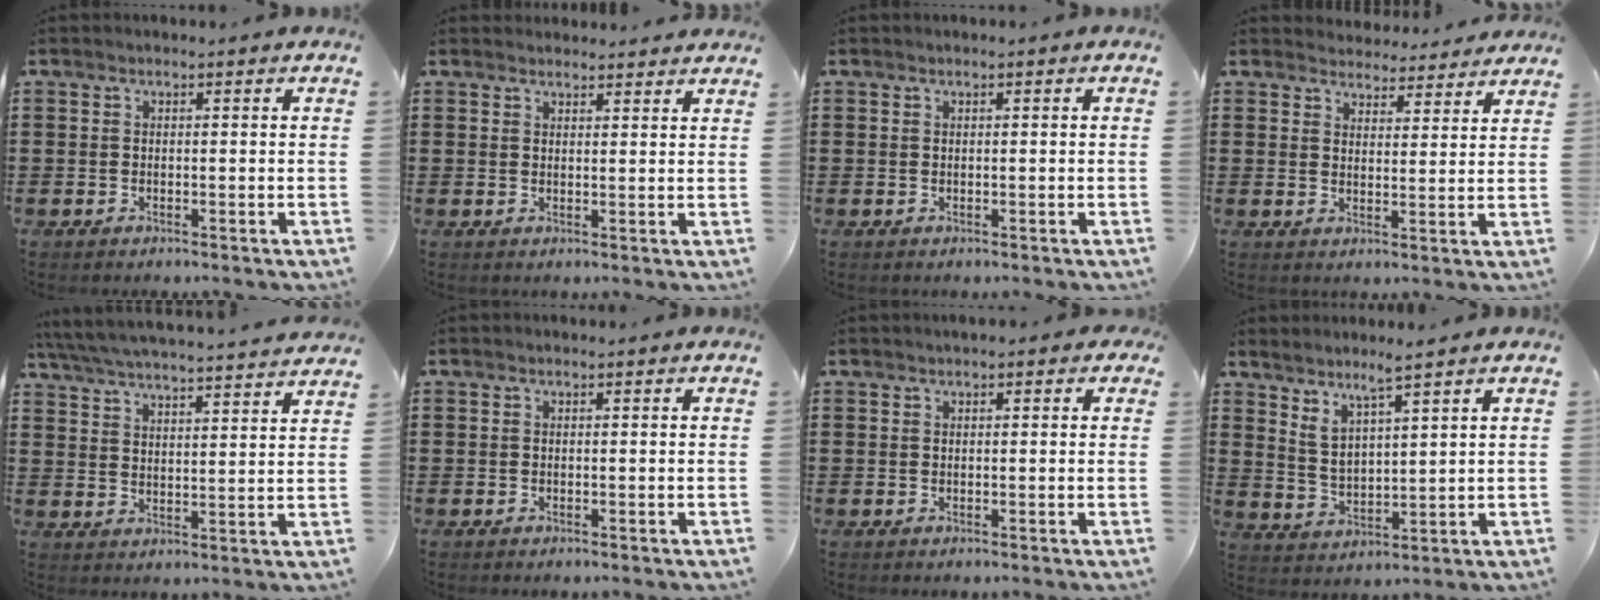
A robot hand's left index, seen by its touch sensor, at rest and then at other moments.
{"total": 1.8, "force": [1.8, 0.3, -0.1], "torque": [-0.002, -0.001, 0.035]}
{"total": 0.0}
{"total": 3.8, "force": [3.7, 0.7, -0.1], "torque": [-0.013, -0.017, 0.068]}
{"total": 5.4, "force": [5.3, -0.5, 1.0], "torque": [-0.044, -0.038, 0.089]}
{"total": 0.0}
{"total": 0.8, "force": [0.3, 0.5, 0.6], "torque": [-0.012, 0.006, 0.004]}
{"total": 4.0, "force": [3.4, -0.1, 2.2], "torque": [-0.053, -0.012, 0.057]}